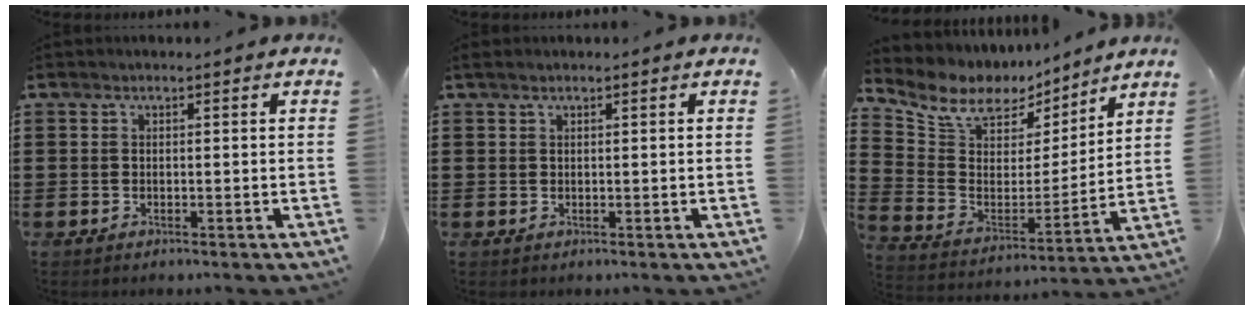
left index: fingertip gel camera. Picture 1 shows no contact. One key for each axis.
{"total": 0.6, "fx": 0.4, "fy": 0.5, "fz": 0.1, "tx": -0.004, "ty": 0.006, "tz": 0.007}
{"total": 9.1, "fx": 7.1, "fy": 4.9, "fz": 2.9, "tx": -0.094, "ty": -0.039, "tz": 0.128}